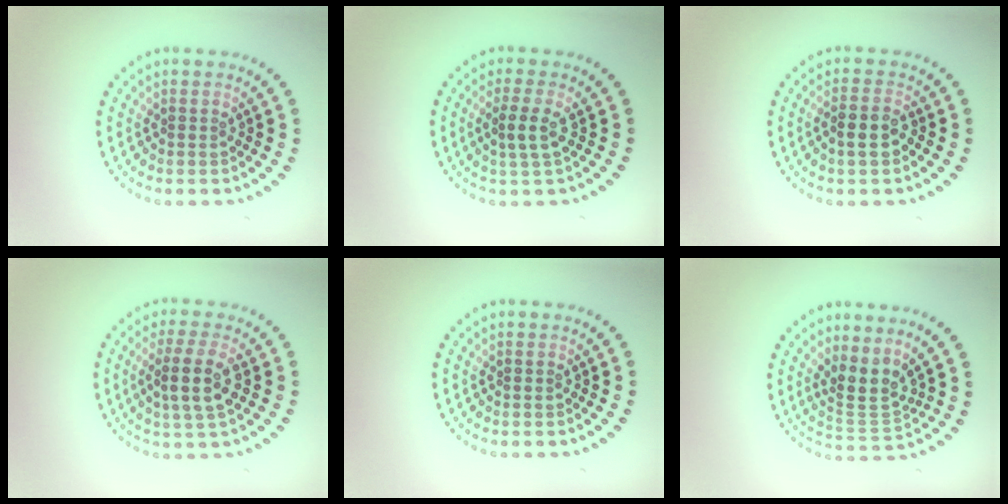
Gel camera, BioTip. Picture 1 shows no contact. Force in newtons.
{"total": 2.2, "press": 2.0, "slide": 0.9}
{"total": 2.5, "press": 2.4, "slide": 0.6}
{"total": 4.0, "press": 3.7, "slide": 1.4}
{"total": 0.0}
{"total": 3.2, "press": 2.4, "slide": 2.1}